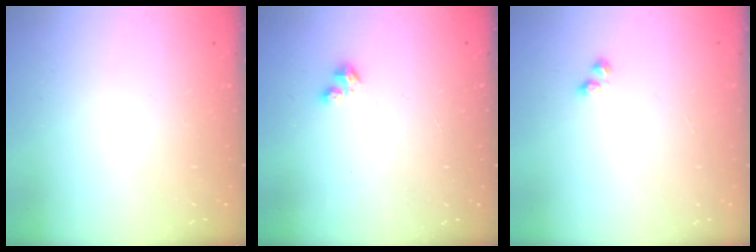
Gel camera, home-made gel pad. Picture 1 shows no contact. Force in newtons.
{"total": 1.6, "press": 1.6, "slide": 0.4}
{"total": 1.6, "press": 1.5, "slide": 0.4}